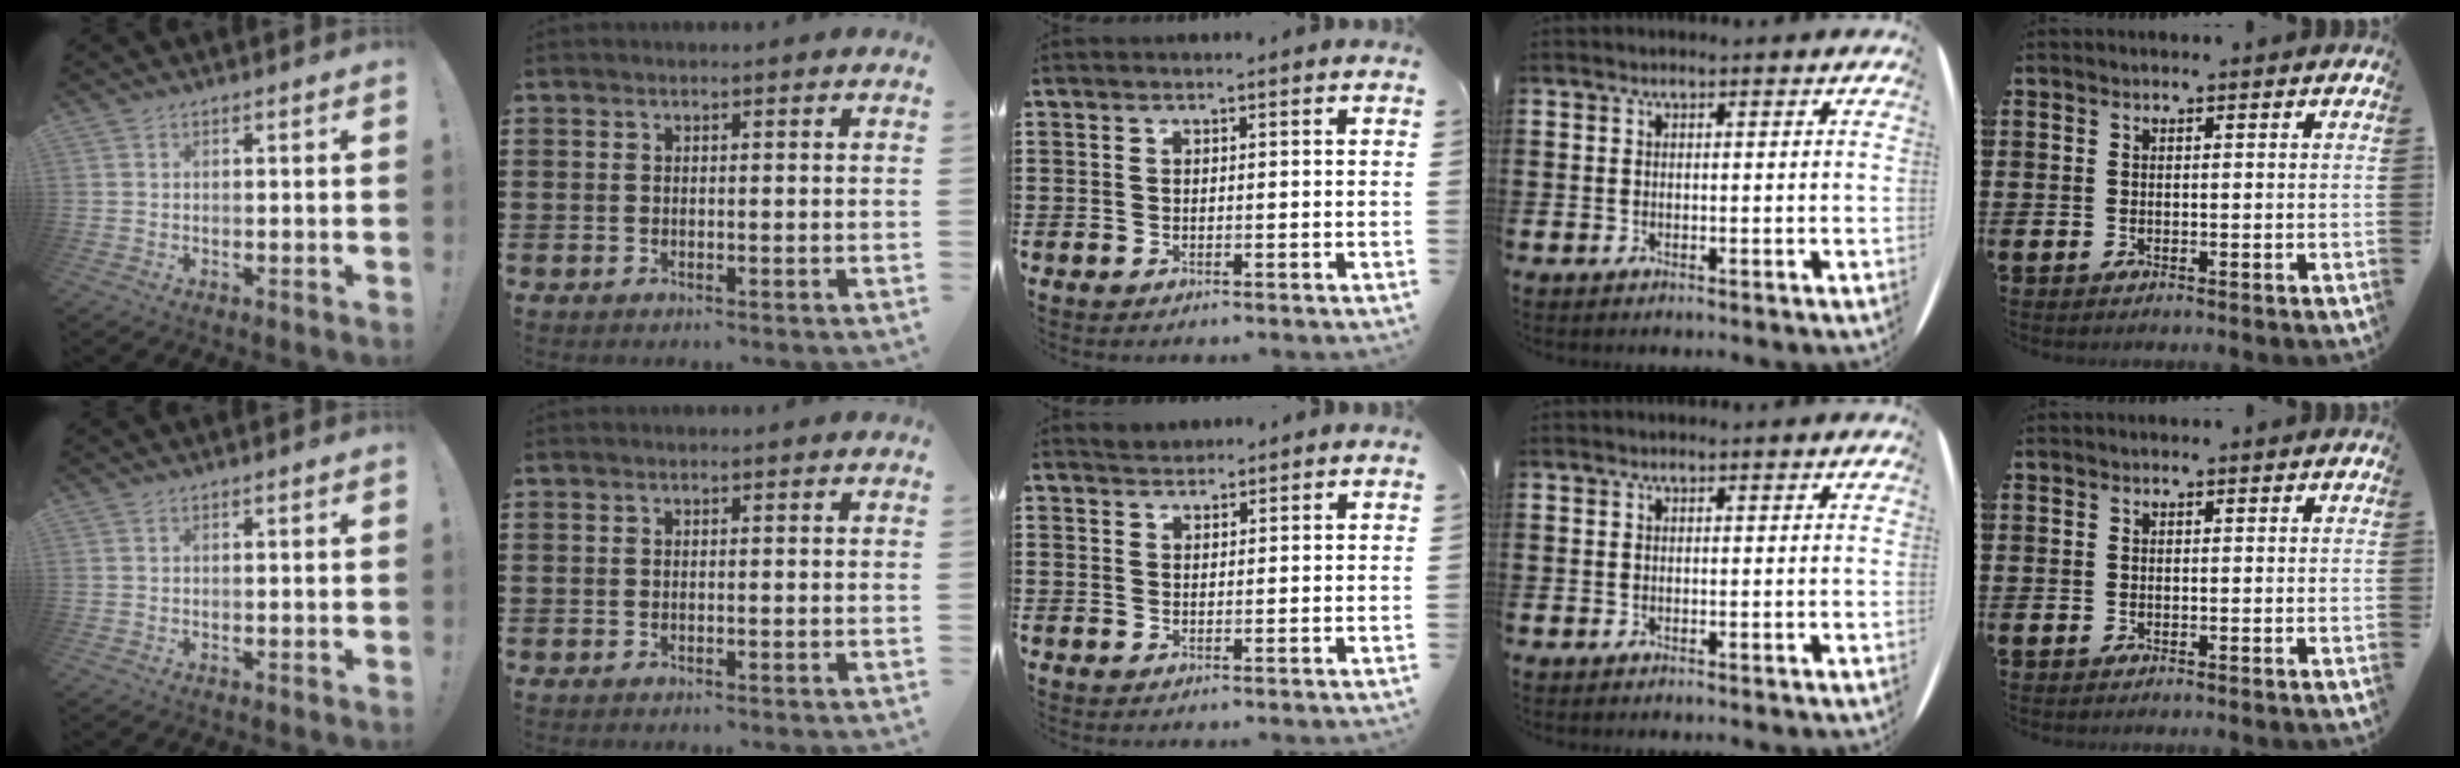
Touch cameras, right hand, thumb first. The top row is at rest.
{"middle": {"total": 1.8, "force": [1.7, 0.4, -0.2], "torque": [-0.001, 0.006, 0.035]}}